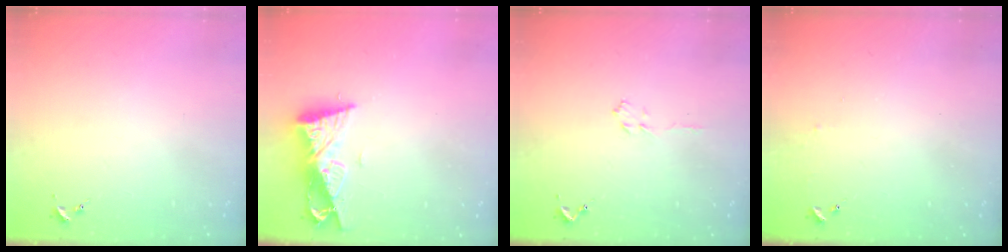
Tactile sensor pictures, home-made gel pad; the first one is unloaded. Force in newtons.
{"total": 9.7, "press": 9.7, "slide": 0.7}
{"total": 3.5, "press": 3.4, "slide": 0.5}
{"total": 3.2, "press": 3.2, "slide": 0.3}